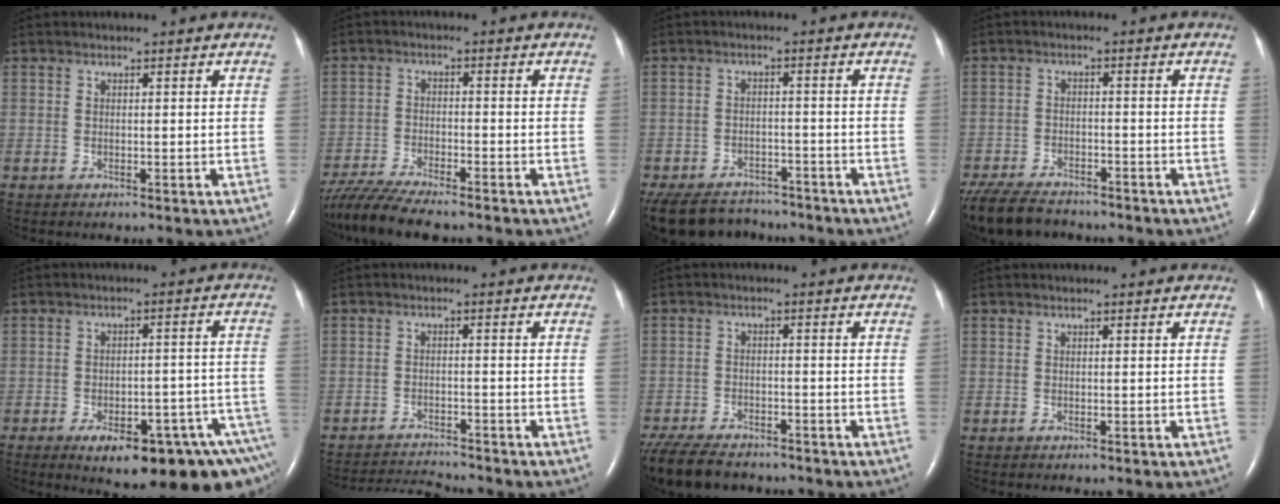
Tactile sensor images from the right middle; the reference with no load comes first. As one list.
[{"total": 9.8, "force": [-8.5, 0.8, 4.9], "torque": [-0.094, -0.025, -0.144]}, {"total": 13.7, "force": [-11.6, 5.9, 4.3], "torque": [-0.107, -0.004, -0.161]}, {"total": 10.7, "force": [-9.1, 3.2, 4.5], "torque": [-0.089, -0.019, -0.148]}, {"total": 17.0, "force": [-11.2, 4.5, 12.0], "torque": [-0.085, 0.029, -0.142]}, {"total": 5.6, "force": [-5.6, -0.7, 0.1], "torque": [-0.006, -0.011, -0.095]}, {"total": 11.9, "force": [-9.9, 4.1, 5.2], "torque": [-0.112, -0.018, -0.155]}, {"total": 0.0}]